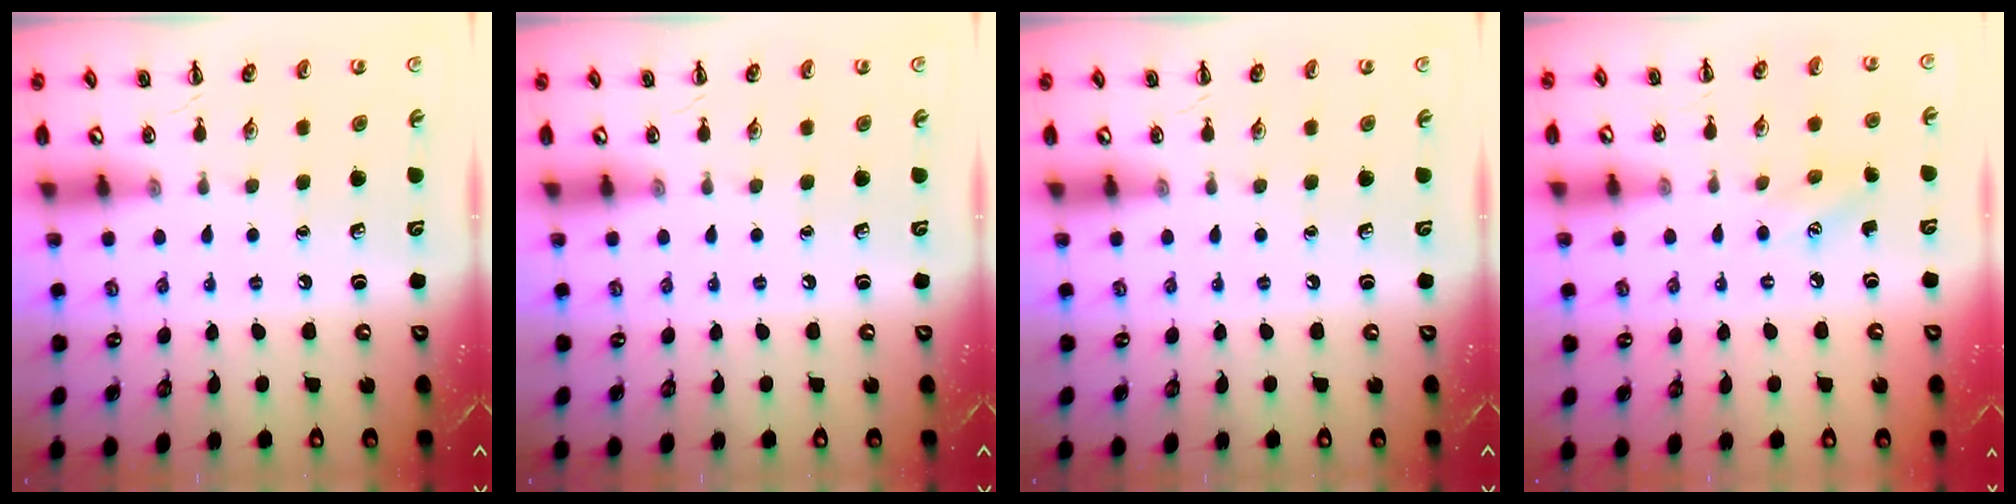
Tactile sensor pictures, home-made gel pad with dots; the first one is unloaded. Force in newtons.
{"total": 0.0}
{"total": 0.0}
{"total": 5.2, "press": 5.0, "slide": 1.3}